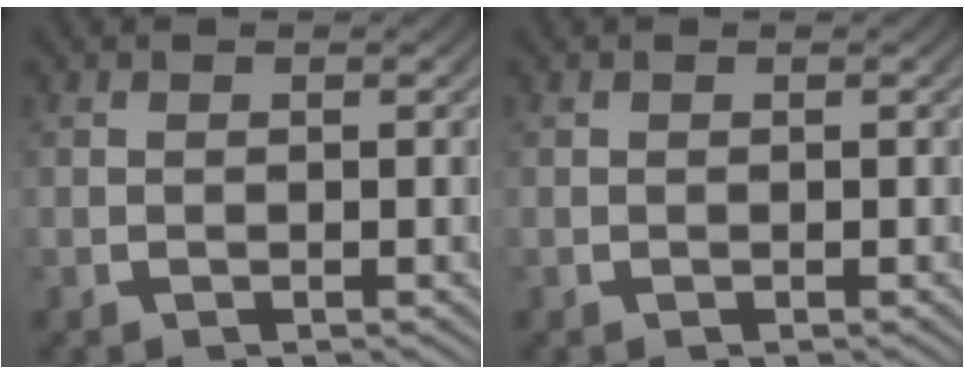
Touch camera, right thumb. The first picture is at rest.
{"total": 0.0}